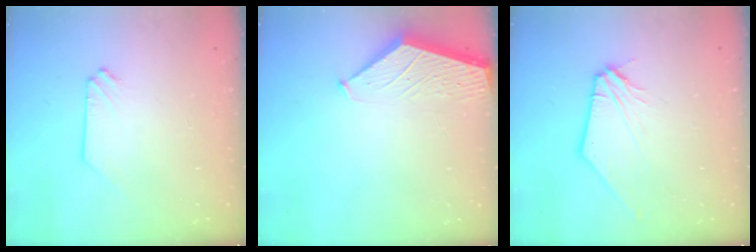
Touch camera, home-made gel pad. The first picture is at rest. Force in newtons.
{"total": 1.6, "press": 1.6, "slide": 0.2}
{"total": 2.4, "press": 2.3, "slide": 0.4}